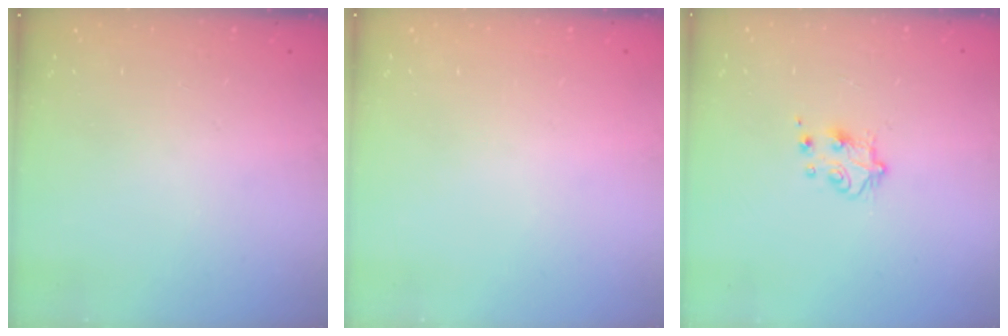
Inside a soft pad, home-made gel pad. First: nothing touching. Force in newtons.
{"total": 0.0}
{"total": 5.3, "press": 5.2, "slide": 0.6}